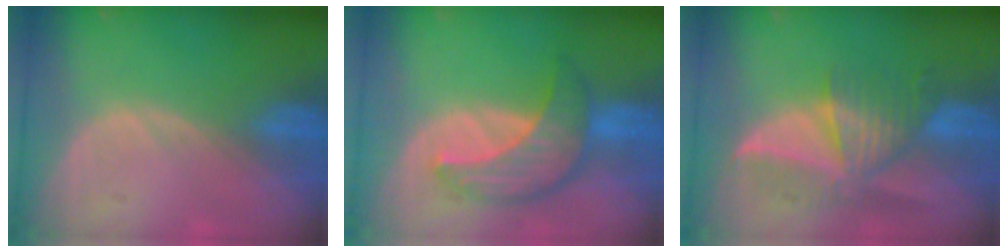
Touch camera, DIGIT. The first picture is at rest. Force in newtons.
{"total": 7.9, "press": 7.6, "slide": 2.2}
{"total": 8.2, "press": 7.8, "slide": 2.5}